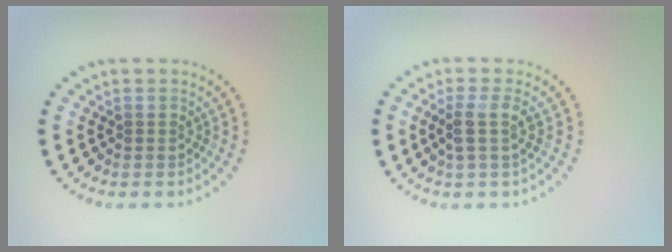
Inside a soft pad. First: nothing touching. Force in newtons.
{"total": 2.0, "press": 1.6, "slide": 1.2}